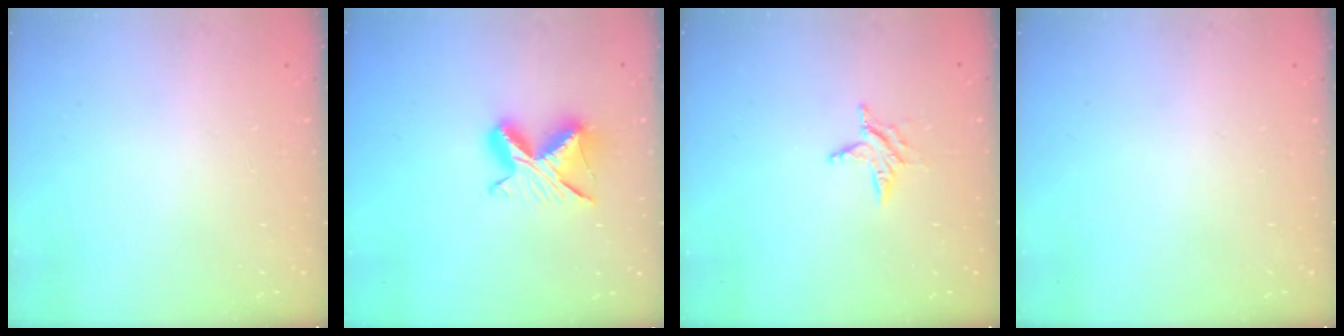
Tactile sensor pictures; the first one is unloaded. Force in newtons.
{"total": 9.0, "press": 8.9, "slide": 0.9}
{"total": 4.4, "press": 4.4, "slide": 0.5}
{"total": 0.0}